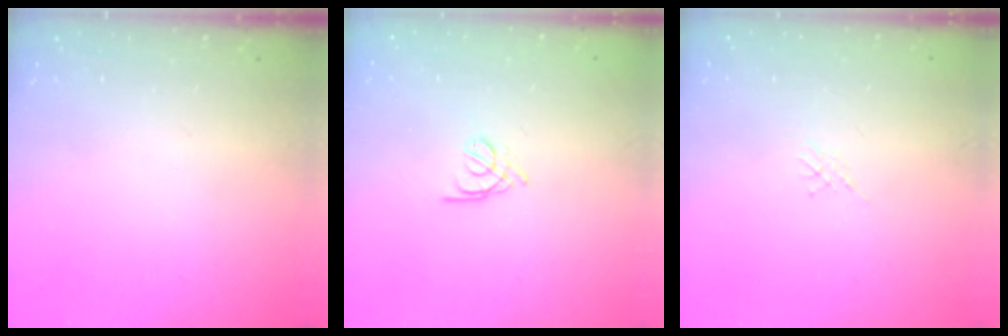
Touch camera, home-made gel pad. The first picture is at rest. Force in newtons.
{"total": 1.8, "press": 1.7, "slide": 0.5}
{"total": 1.1, "press": 1.1, "slide": 0.3}